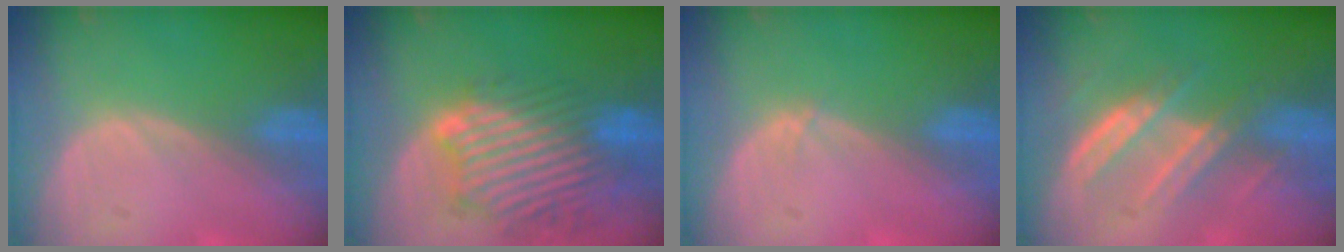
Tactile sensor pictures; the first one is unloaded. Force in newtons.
{"total": 11.7, "press": 10.7, "slide": 5.0}
{"total": 0.6, "press": 0.4, "slide": 0.3}
{"total": 6.5, "press": 6.3, "slide": 1.4}